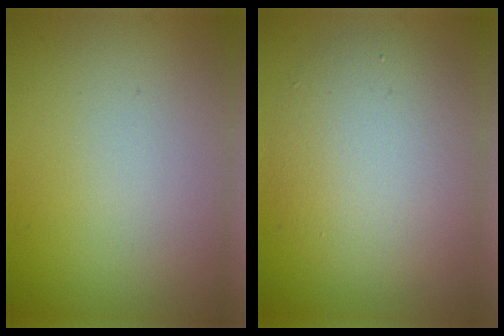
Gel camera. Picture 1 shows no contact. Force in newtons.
{"total": 6.2, "press": 6.2, "slide": 0.7}